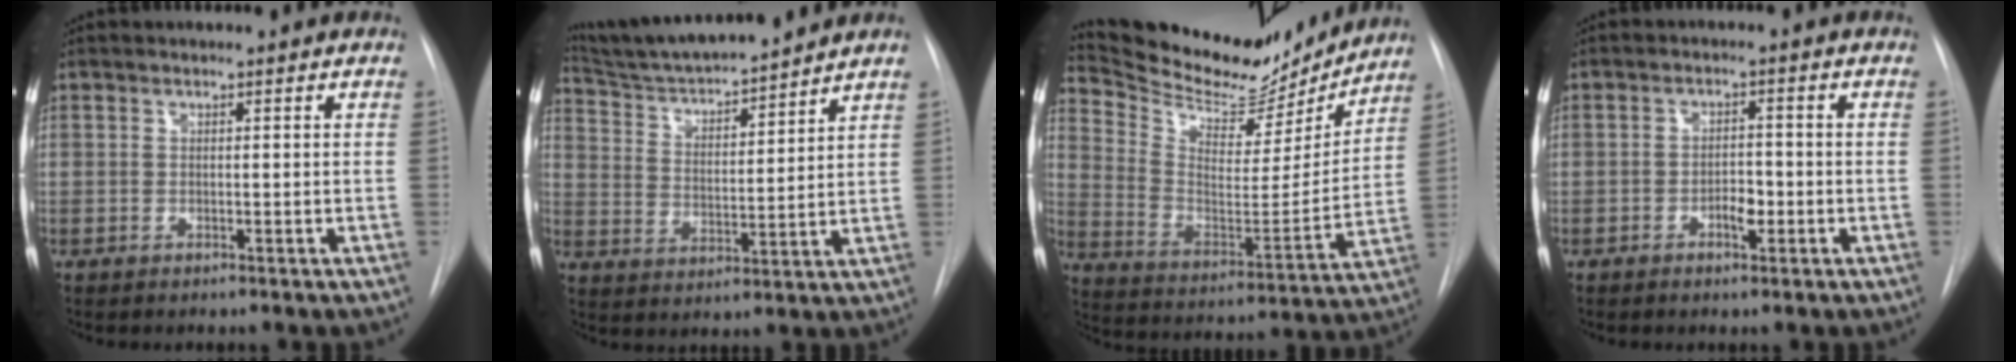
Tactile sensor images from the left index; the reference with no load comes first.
{"total": 14.1, "force": [13.1, 0.3, 5.2], "torque": [-0.094, 0.003, 0.224]}
{"total": 19.8, "force": [18.6, 4.8, 4.8], "torque": [-0.086, -0.033, 0.287]}
{"total": 2.8, "force": [-1.2, 1.3, 2.1], "torque": [-0.030, 0.006, -0.018]}